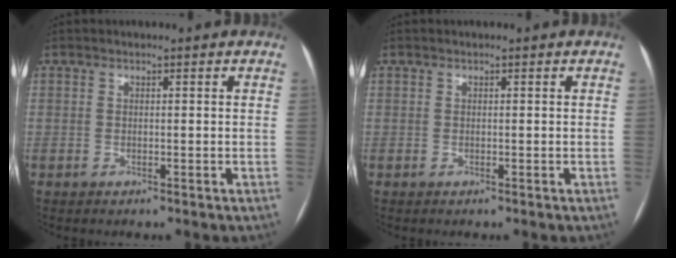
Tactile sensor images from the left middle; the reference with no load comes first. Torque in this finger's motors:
{"motor_torque": [0.09, 0.09, 0.00, 0.01]}